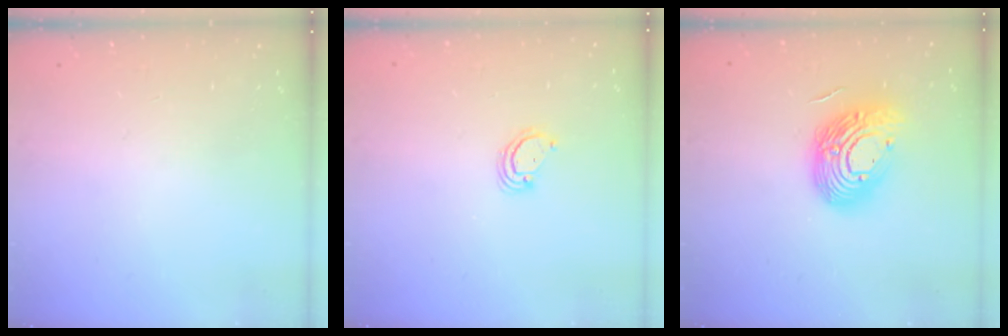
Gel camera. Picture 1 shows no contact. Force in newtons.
{"total": 3.4, "press": 3.4, "slide": 0.3}
{"total": 17.3, "press": 17.2, "slide": 1.2}